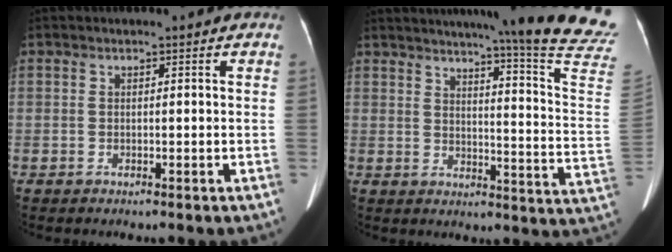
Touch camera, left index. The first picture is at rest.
{"total": 22.6, "force": [19.3, -2.7, 11.4], "torque": [-0.162, -0.107, 0.225]}